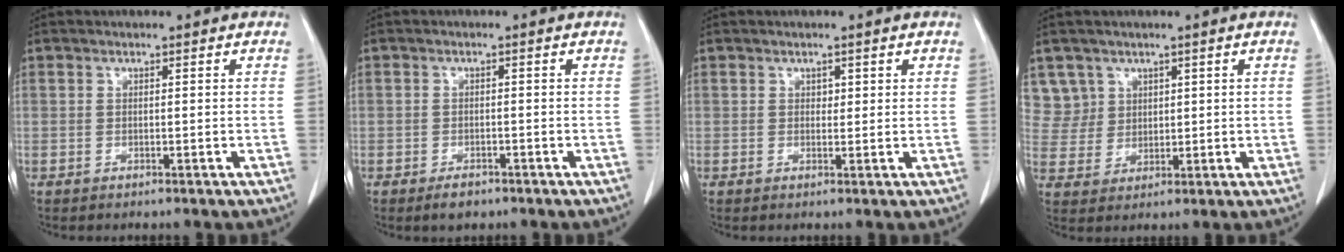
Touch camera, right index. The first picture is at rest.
{"total": 2.4, "force": [-1.6, 1.3, 1.0], "torque": [-0.016, 0.001, -0.018]}
{"total": 1.2, "force": [0.6, 0.8, 0.6], "torque": [-0.003, -0.002, 0.007]}
{"total": 5.6, "force": [3.4, 4.4, -0.3], "torque": [0.013, 0.006, 0.076]}